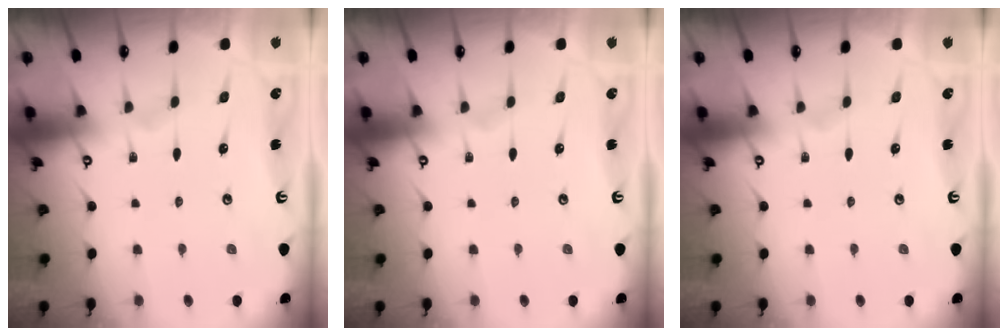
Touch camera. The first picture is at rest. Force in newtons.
{"total": 0.0}
{"total": 0.0}